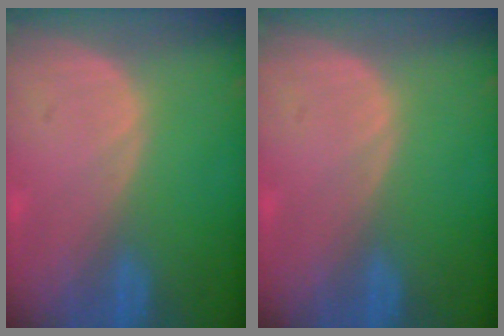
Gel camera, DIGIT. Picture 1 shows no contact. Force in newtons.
{"total": 0.0}